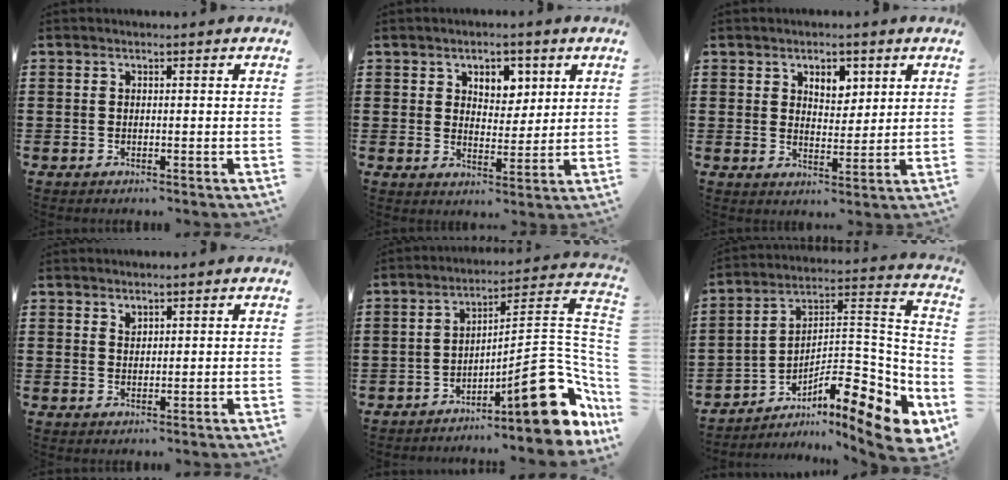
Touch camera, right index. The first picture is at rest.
{"total": 4.2, "force": [2.4, 3.1, 1.6], "torque": [-0.032, 0.008, 0.039]}
{"total": 3.8, "force": [2.4, 2.4, 1.7], "torque": [-0.027, 0.006, 0.039]}
{"total": 1.2, "force": [1.1, 0.5, 0.2], "torque": [-0.005, 0.001, 0.021]}
{"total": 16.5, "force": [-7.8, 4.3, 13.9], "torque": [-0.170, 0.015, -0.125]}
{"total": 11.4, "force": [-7.0, 3.1, 8.5], "torque": [-0.110, 0.001, -0.132]}